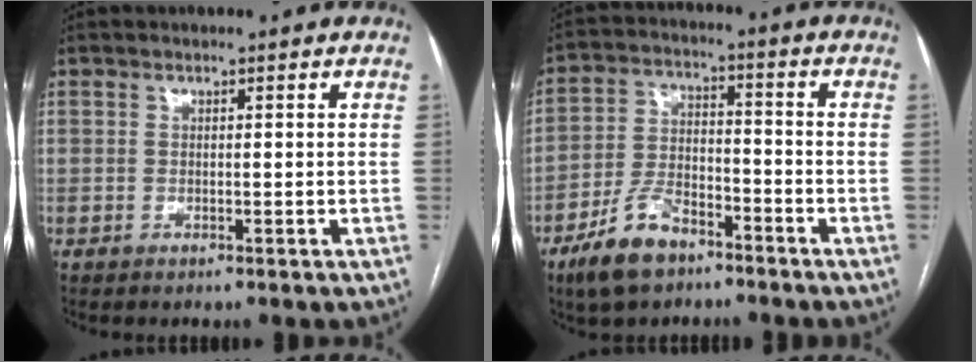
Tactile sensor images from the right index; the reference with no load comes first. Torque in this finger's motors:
{"motor_torque": [0.72, -0.91, -0.04, -0.09]}